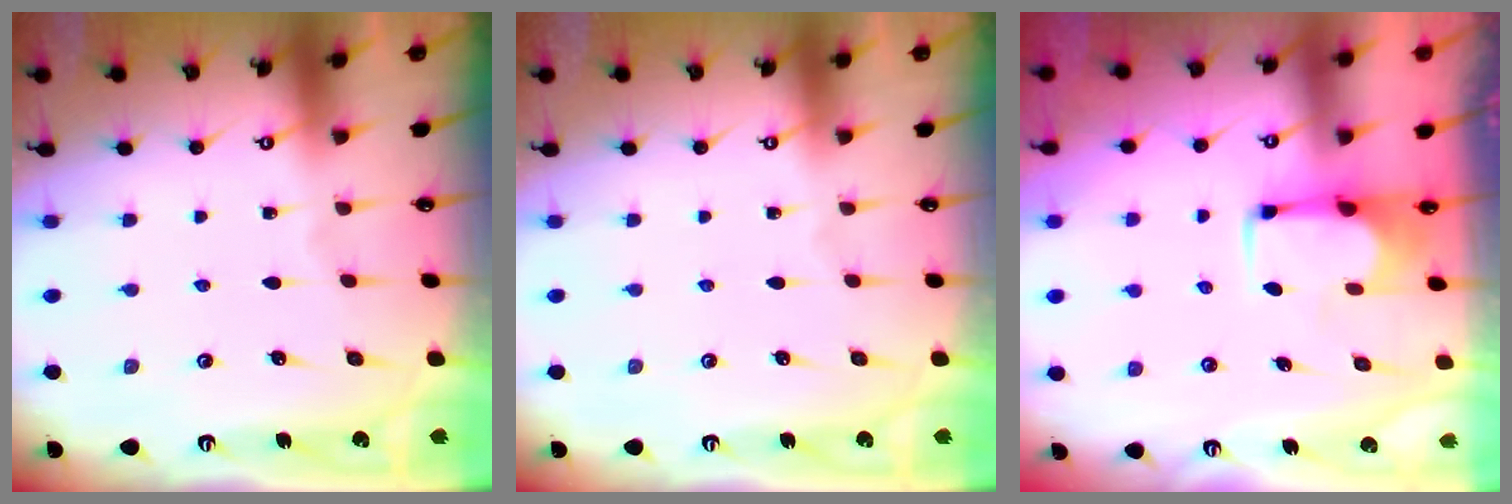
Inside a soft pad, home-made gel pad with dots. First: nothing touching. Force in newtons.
{"total": 0.0}
{"total": 1.7, "press": 1.6, "slide": 0.6}